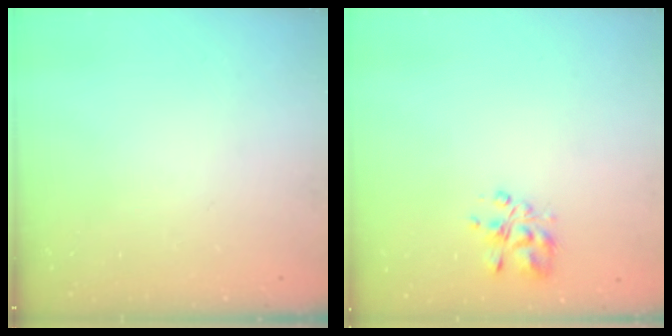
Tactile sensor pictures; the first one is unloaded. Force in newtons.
{"total": 4.7, "press": 4.6, "slide": 0.7}